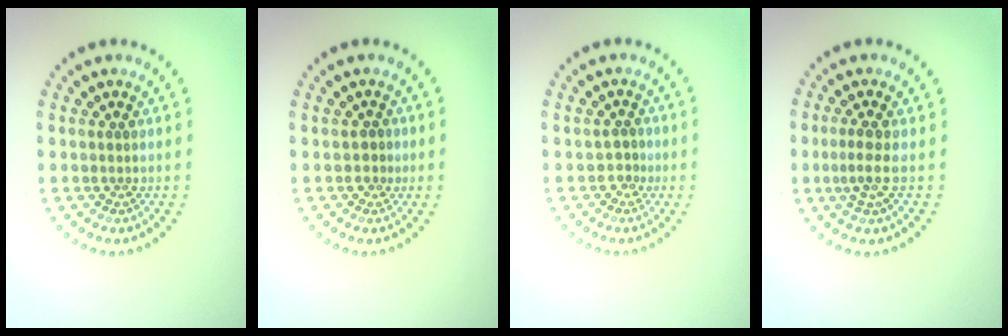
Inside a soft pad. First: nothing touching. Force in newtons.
{"total": 1.0, "press": 0.9, "slide": 0.3}
{"total": 1.2, "press": 0.9, "slide": 0.9}
{"total": 2.2, "press": 1.4, "slide": 1.6}